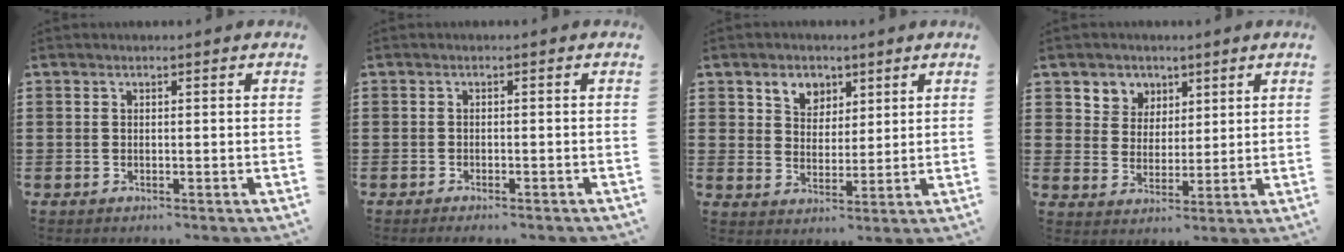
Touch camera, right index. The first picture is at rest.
{"total": 0.9, "force": [-0.8, 0.0, 0.2], "torque": [-0.007, -0.003, -0.016]}
{"total": 4.6, "force": [2.9, 3.4, 1.1], "torque": [-0.030, 0.011, 0.053]}
{"total": 4.7, "force": [2.6, 3.9, -0.2], "torque": [-0.024, 0.003, 0.046]}